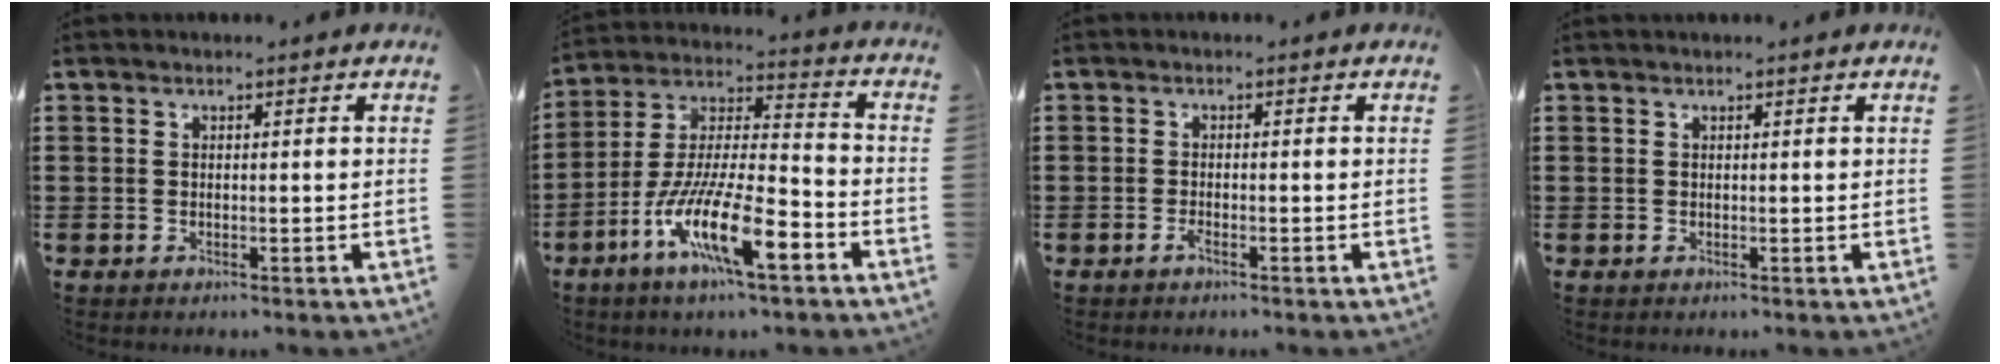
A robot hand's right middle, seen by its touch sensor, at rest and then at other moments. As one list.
[{"total": 13.5, "force": [-8.0, 2.7, 10.6], "torque": [-0.224, -0.004, -0.156]}, {"total": 1.0, "force": [-0.6, 0.1, 0.8], "torque": [-0.024, -0.007, -0.012]}, {"total": 0.0}]